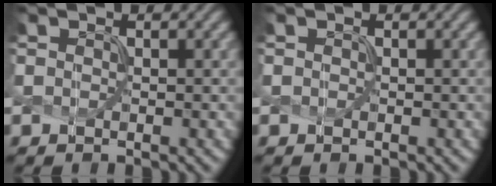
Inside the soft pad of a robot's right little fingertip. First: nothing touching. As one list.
[{"total": 0.8, "force": [-0.4, -0.3, -0.7], "torque": [0.006, 0.000, 0.002]}]